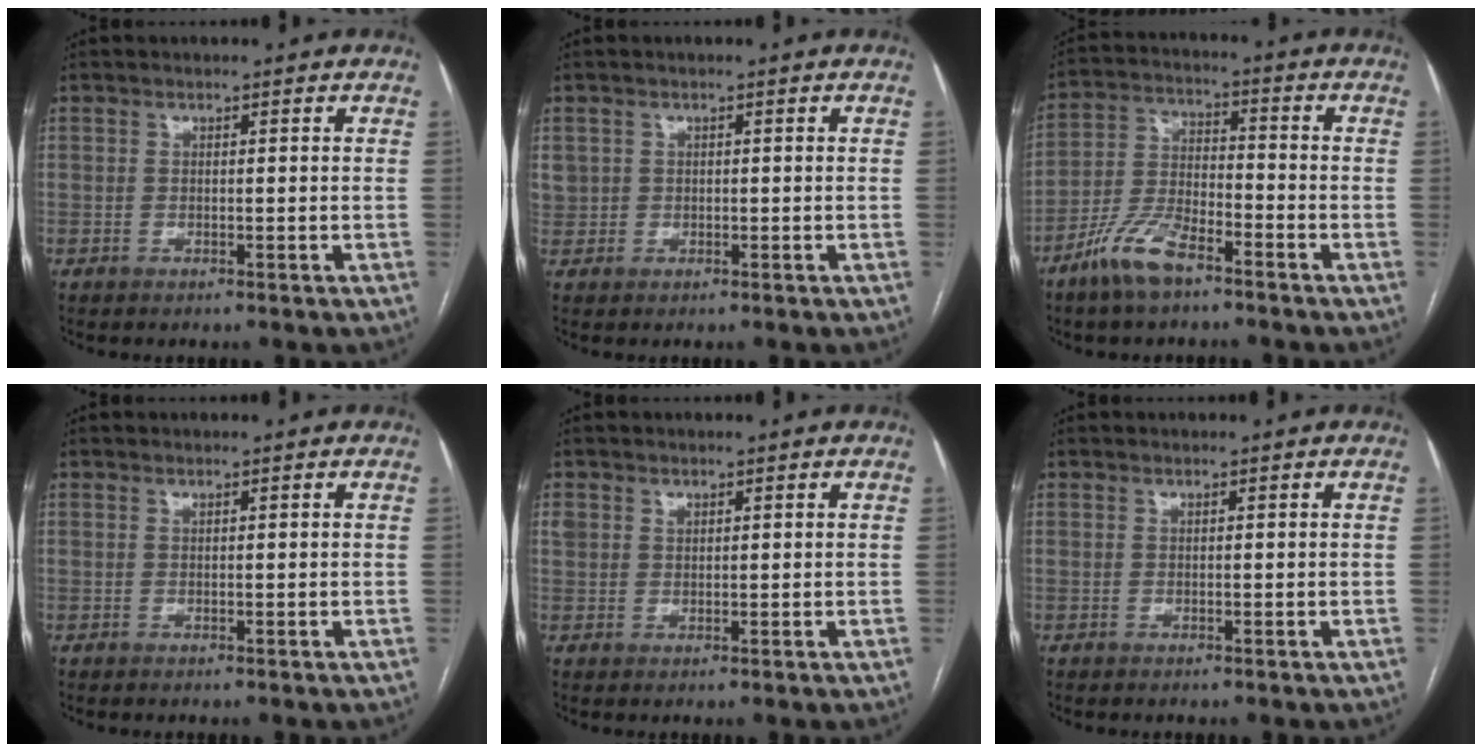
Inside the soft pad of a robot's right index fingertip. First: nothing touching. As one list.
[{"total": 2.7, "force": [0.5, 2.6, 0.5], "torque": [-0.007, 0.011, 0.017]}, {"total": 9.3, "force": [-6.3, 3.0, 6.1], "torque": [-0.138, -0.002, -0.126]}, {"total": 0.0}, {"total": 3.0, "force": [1.2, 2.4, 1.2], "torque": [-0.032, 0.014, 0.033]}, {"total": 0.0}]